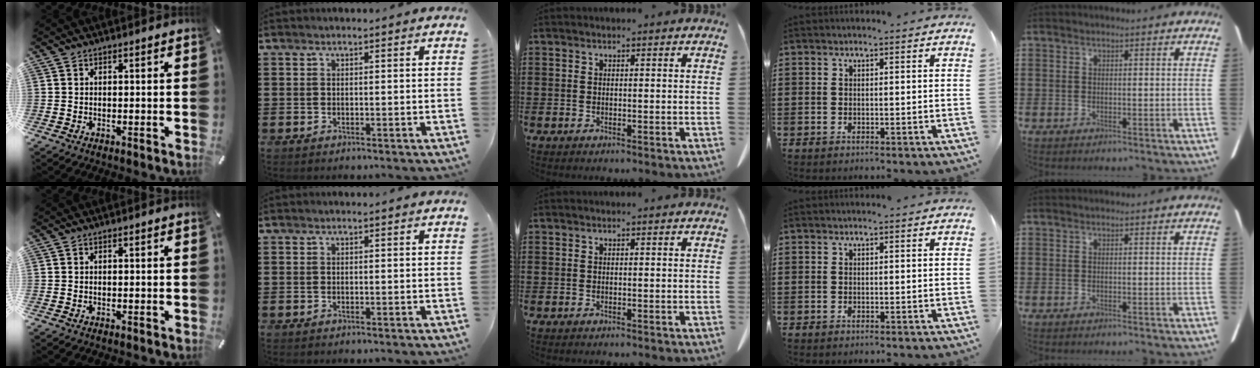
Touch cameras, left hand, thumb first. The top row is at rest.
{}